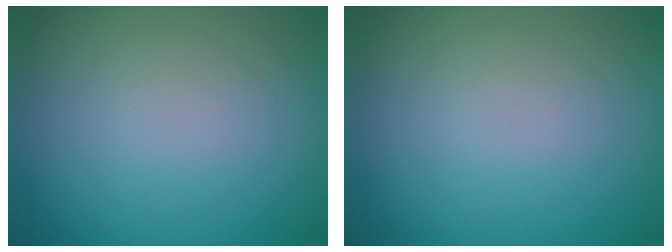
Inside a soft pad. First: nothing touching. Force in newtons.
{"total": 0.0}